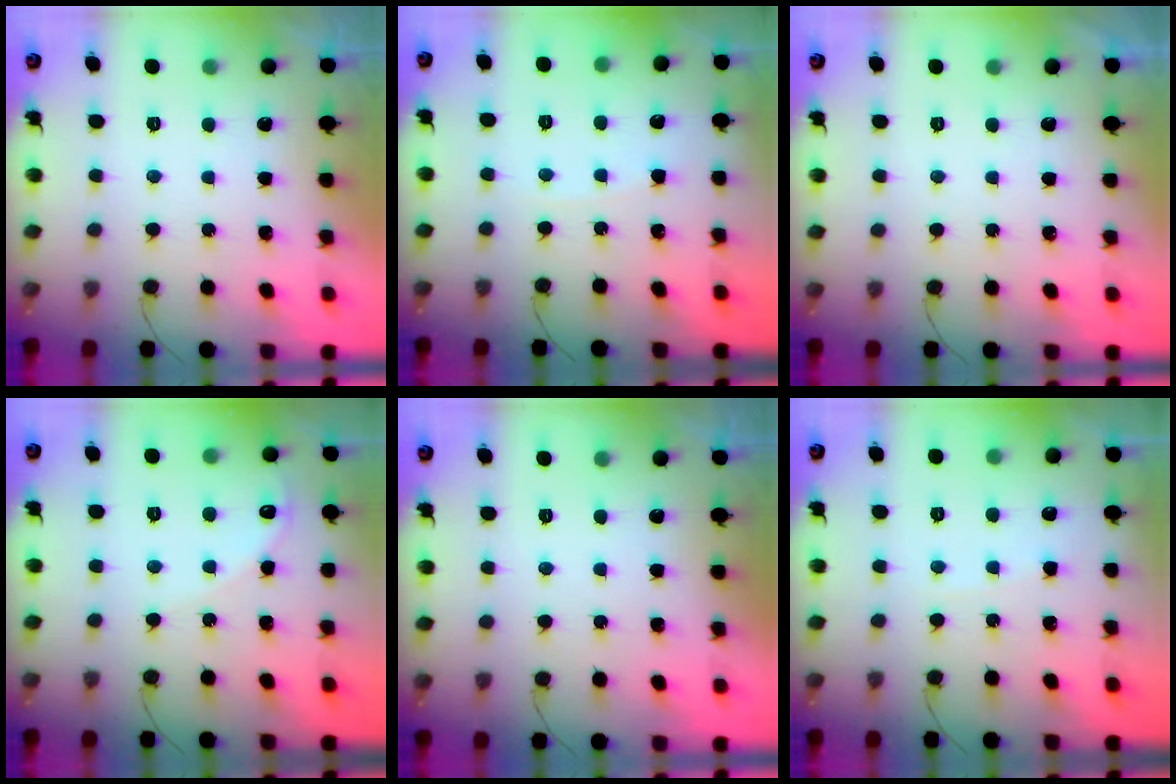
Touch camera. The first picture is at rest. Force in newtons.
{"total": 2.3, "press": 2.3, "slide": 0.3}
{"total": 1.1, "press": 1.1, "slide": 0.1}
{"total": 4.8, "press": 4.8, "slide": 0.6}
{"total": 0.0}
{"total": 1.8, "press": 1.8, "slide": 0.2}